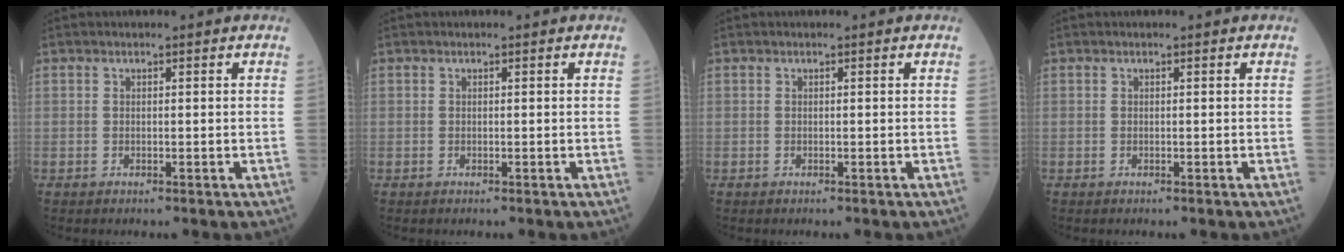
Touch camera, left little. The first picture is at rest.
{"total": 0.0}
{"total": 0.0}
{"total": 0.0}